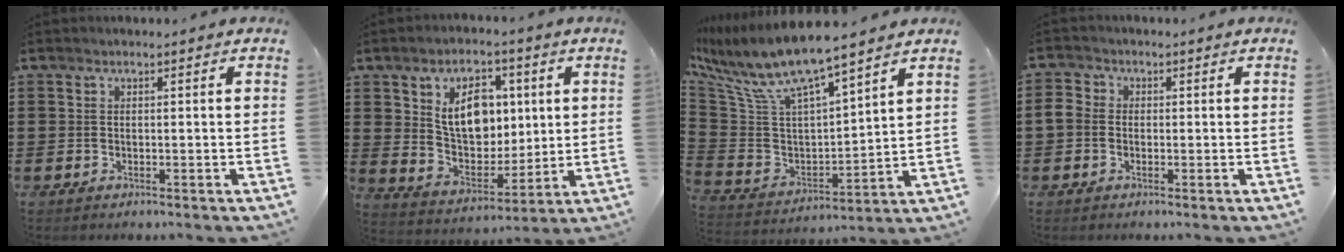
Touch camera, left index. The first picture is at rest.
{"total": 10.1, "force": [3.3, 7.0, 6.6], "torque": [-0.121, 0.006, 0.055]}
{"total": 9.5, "force": [7.4, 2.0, 5.7], "torque": [-0.149, -0.055, 0.126]}
{"total": 2.2, "force": [-0.6, 1.9, 1.0], "torque": [-0.037, 0.002, -0.019]}